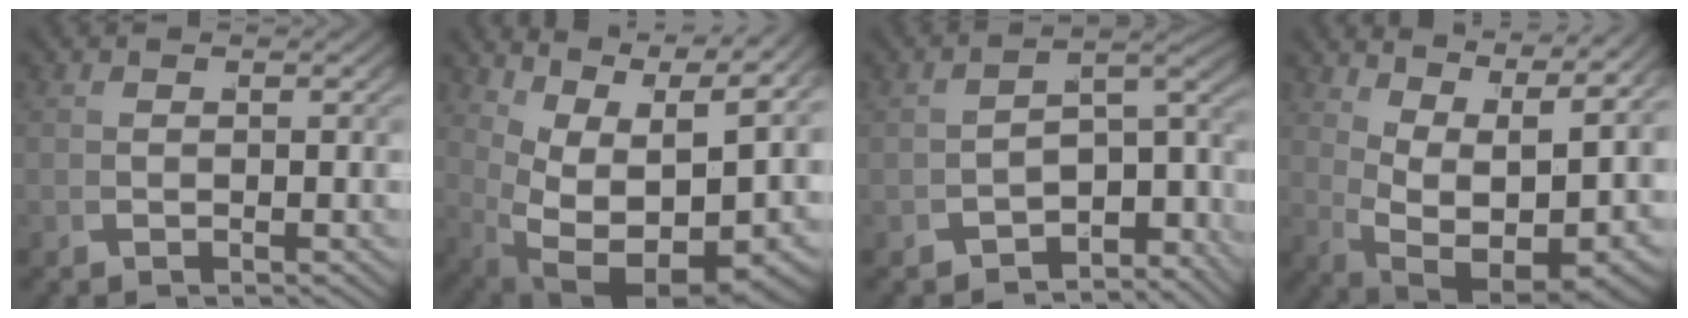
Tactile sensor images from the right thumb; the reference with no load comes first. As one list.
[{"total": 17.6, "force": [-0.3, 11.2, 13.6], "torque": [-0.257, -0.066, 0.029]}, {"total": 6.9, "force": [-3.3, 3.7, 4.8], "torque": [-0.071, -0.023, -0.039]}, {"total": 13.6, "force": [0.6, 8.4, 10.7], "torque": [-0.216, -0.062, 0.042]}]